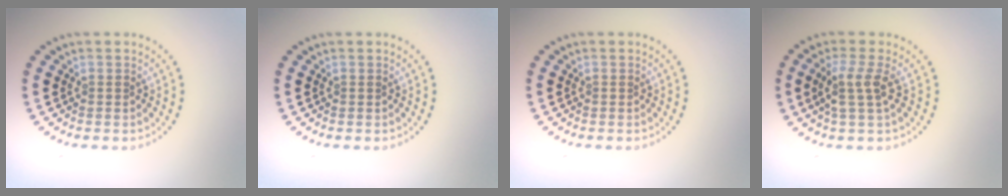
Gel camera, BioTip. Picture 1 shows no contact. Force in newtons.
{"total": 0.0}
{"total": 0.0}
{"total": 2.7, "press": 2.1, "slide": 1.6}